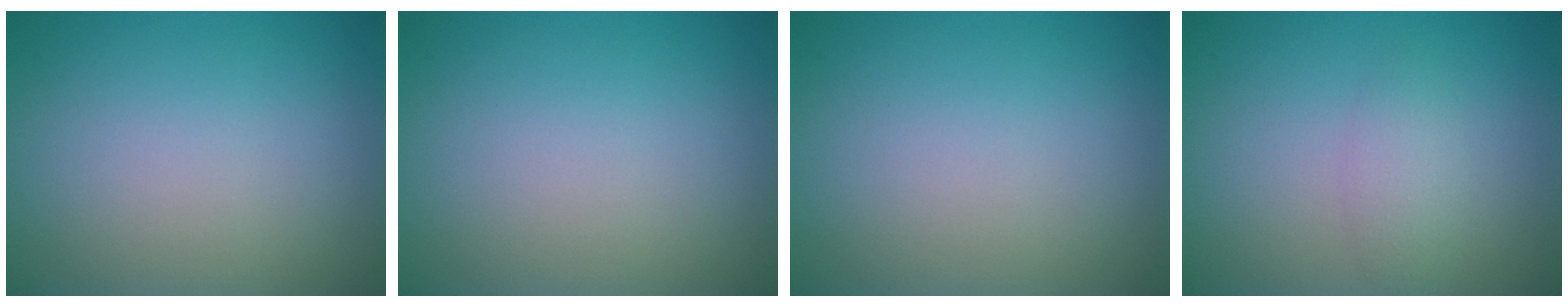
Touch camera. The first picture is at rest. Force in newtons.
{"total": 0.0}
{"total": 0.0}
{"total": 1.7, "press": 1.7, "slide": 0.1}